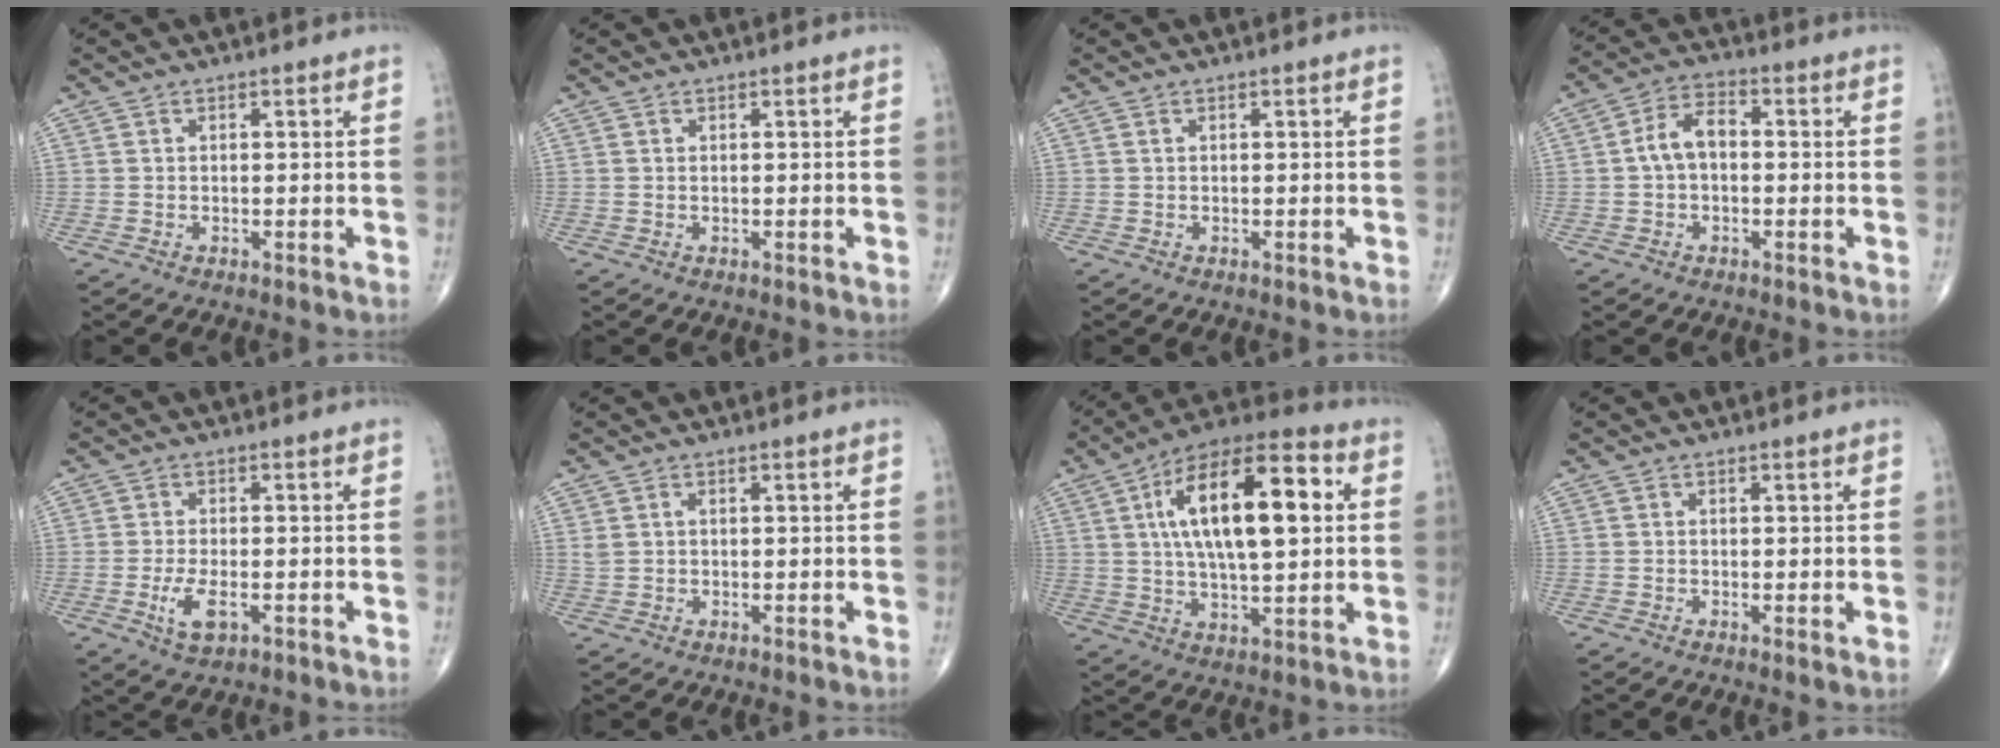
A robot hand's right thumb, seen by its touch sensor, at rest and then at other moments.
{"total": 0.0}
{"total": 0.0}
{"total": 6.4, "force": [-0.2, 4.0, 4.9], "torque": [-0.085, 0.024, -0.012]}
{"total": 5.0, "force": [-1.7, 2.2, 4.2], "torque": [-0.082, -0.001, -0.025]}
{"total": 1.4, "force": [0.5, 0.8, 1.1], "torque": [-0.030, 0.010, 0.017]}
{"total": 21.4, "force": [4.3, 8.6, 19.1], "torque": [-0.304, 0.015, 0.063]}
{"total": 0.7, "force": [0.0, 0.1, 0.7], "torque": [-0.015, -0.004, -0.003]}